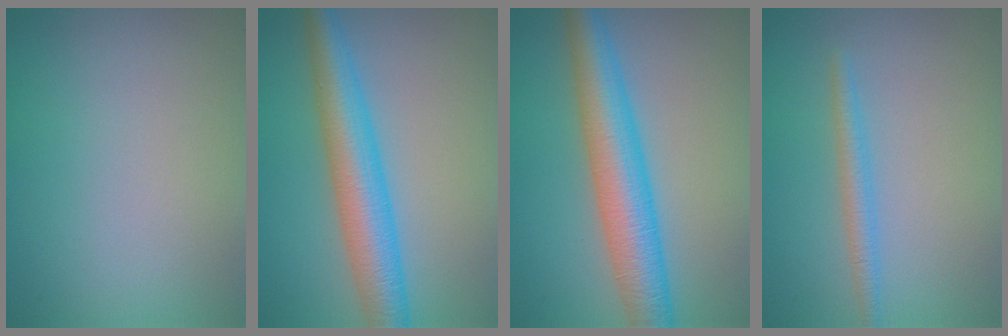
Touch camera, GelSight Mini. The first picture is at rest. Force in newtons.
{"total": 6.3, "press": 6.3, "slide": 0.1}
{"total": 7.0, "press": 7.0, "slide": 0.0}
{"total": 1.8, "press": 1.8, "slide": 0.2}